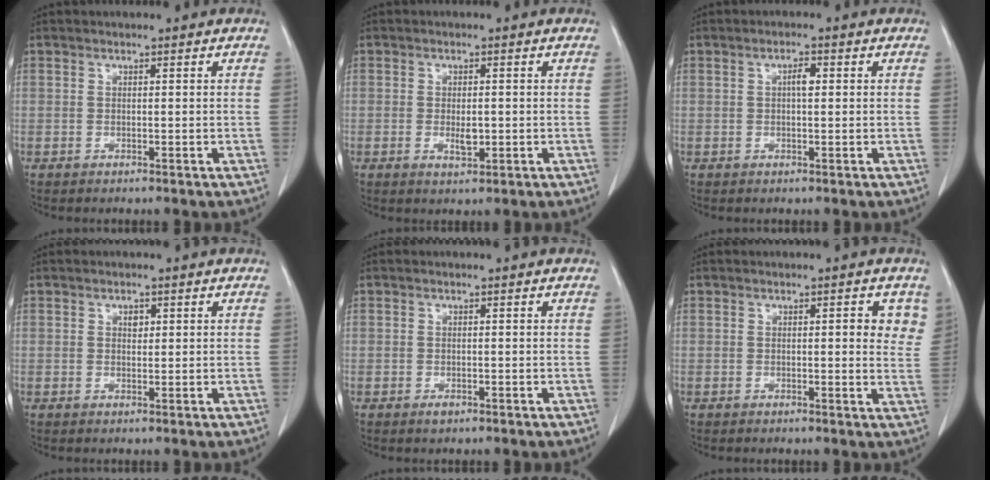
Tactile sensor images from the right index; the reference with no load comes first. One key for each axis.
{"total": 1.7, "fx": -0.3, "fy": 0.8, "fz": 1.5, "tx": -0.027, "ty": -0.002, "tz": -0.001}
{"total": 1.9, "fx": 0.4, "fy": 0.5, "fz": 1.7, "tx": -0.032, "ty": 0.004, "tz": 0.006}
{"total": 1.3, "fx": 0.5, "fy": 0.8, "fz": 0.8, "tx": -0.011, "ty": -0.001, "tz": 0.009}
{"total": 0.9, "fx": -0.5, "fy": 0.5, "fz": 0.5, "tx": -0.008, "ty": 0.000, "tz": -0.003}
{"total": 3.4, "fx": 1.2, "fy": 1.1, "fz": 3.0, "tx": -0.027, "ty": -0.002, "tz": 0.008}